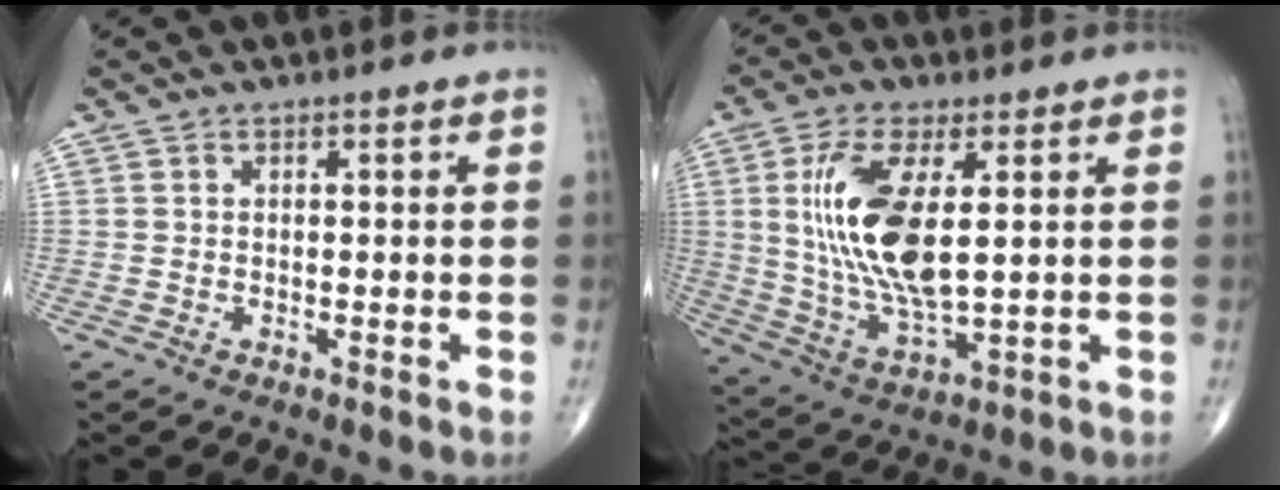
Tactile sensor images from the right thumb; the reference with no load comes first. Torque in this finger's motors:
{"motor_torque": [2.30, 2.71, 1.82, 0.41, 0.19]}